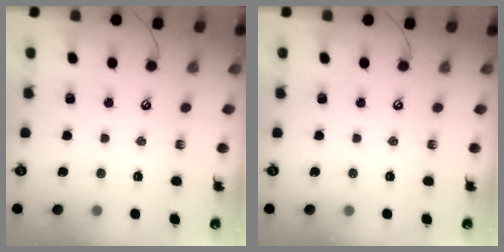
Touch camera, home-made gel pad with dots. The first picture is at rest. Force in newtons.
{"total": 0.0}